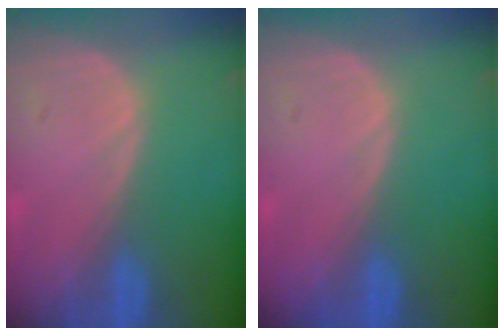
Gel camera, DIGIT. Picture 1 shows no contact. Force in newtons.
{"total": 0.0}